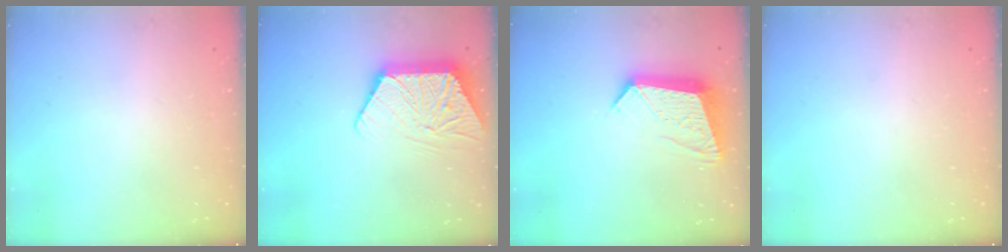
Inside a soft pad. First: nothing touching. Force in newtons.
{"total": 11.2, "press": 11.2, "slide": 0.7}
{"total": 12.0, "press": 11.9, "slide": 1.1}
{"total": 0.0}